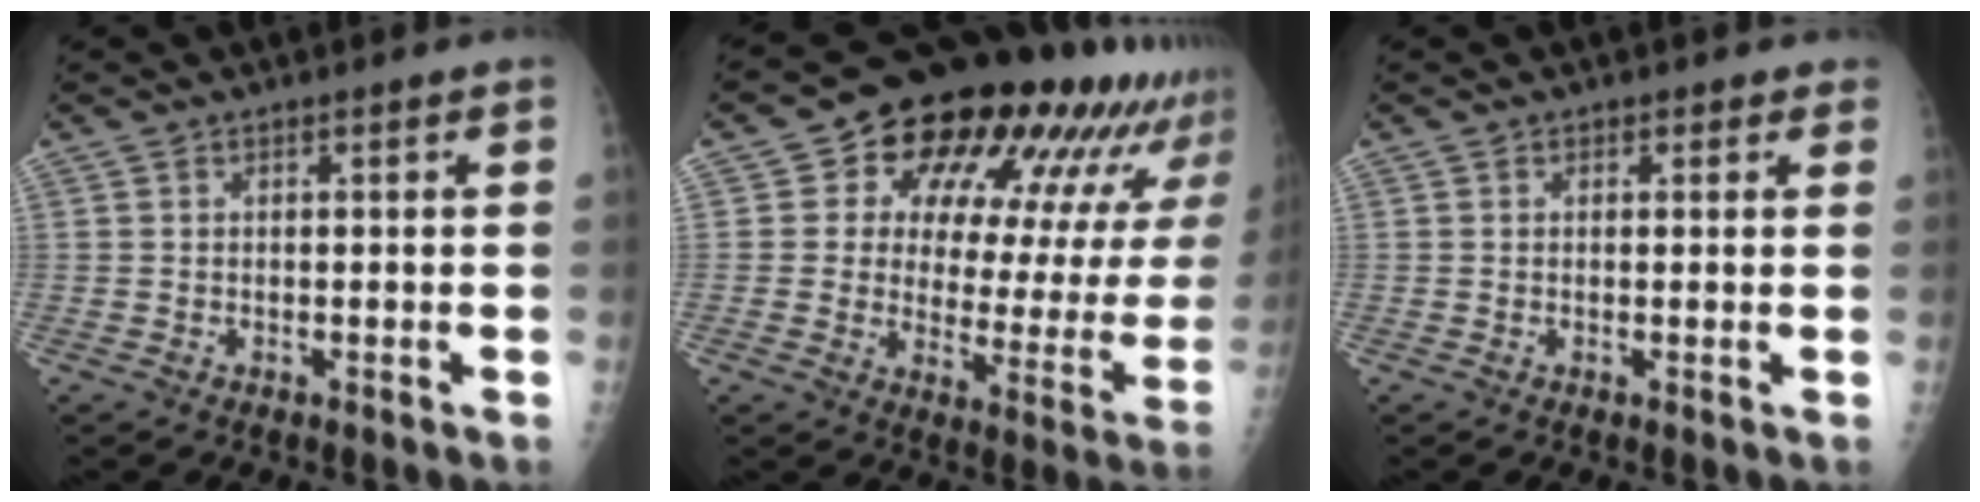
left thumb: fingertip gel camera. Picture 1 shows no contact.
{"total": 24.4, "force": [15.4, 11.4, 15.1], "torque": [-0.166, -0.046, 0.195]}
{"total": 1.3, "force": [0.8, 1.0, 0.3], "torque": [0.015, -0.002, 0.003]}